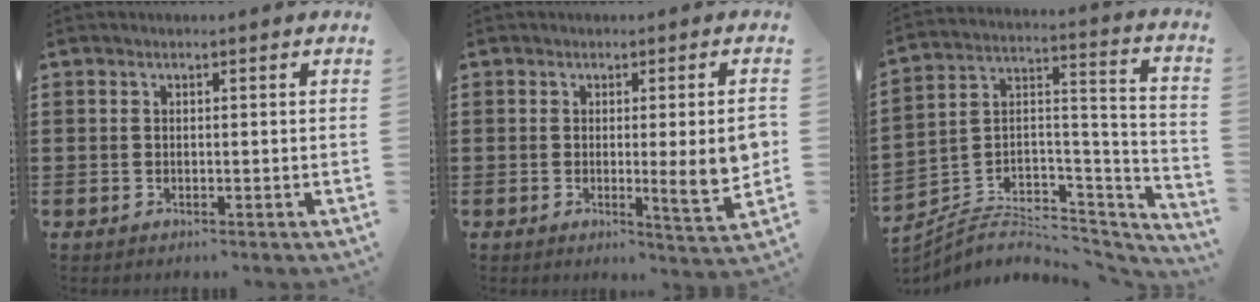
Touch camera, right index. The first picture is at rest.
{"total": 7.2, "force": [-0.1, 0.8, 7.1], "torque": [-0.097, -0.022, -0.002]}
{"total": 4.6, "force": [-3.0, 2.9, 1.9], "torque": [-0.043, -0.008, -0.060]}